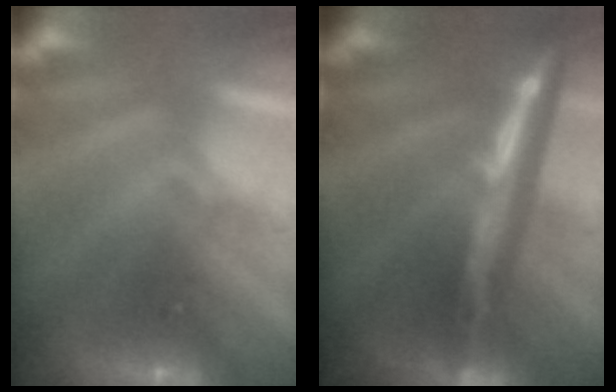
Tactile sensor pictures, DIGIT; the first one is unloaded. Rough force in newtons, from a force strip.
{"total": 2.9}